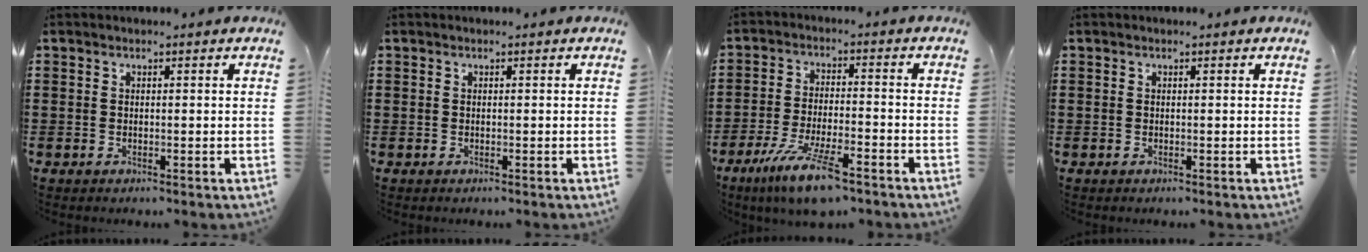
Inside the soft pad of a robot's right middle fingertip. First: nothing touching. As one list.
[{"total": 0.0}, {"total": 9.9, "force": [-6.7, 1.7, 7.1], "torque": [-0.149, -0.008, -0.125]}, {"total": 0.0}]